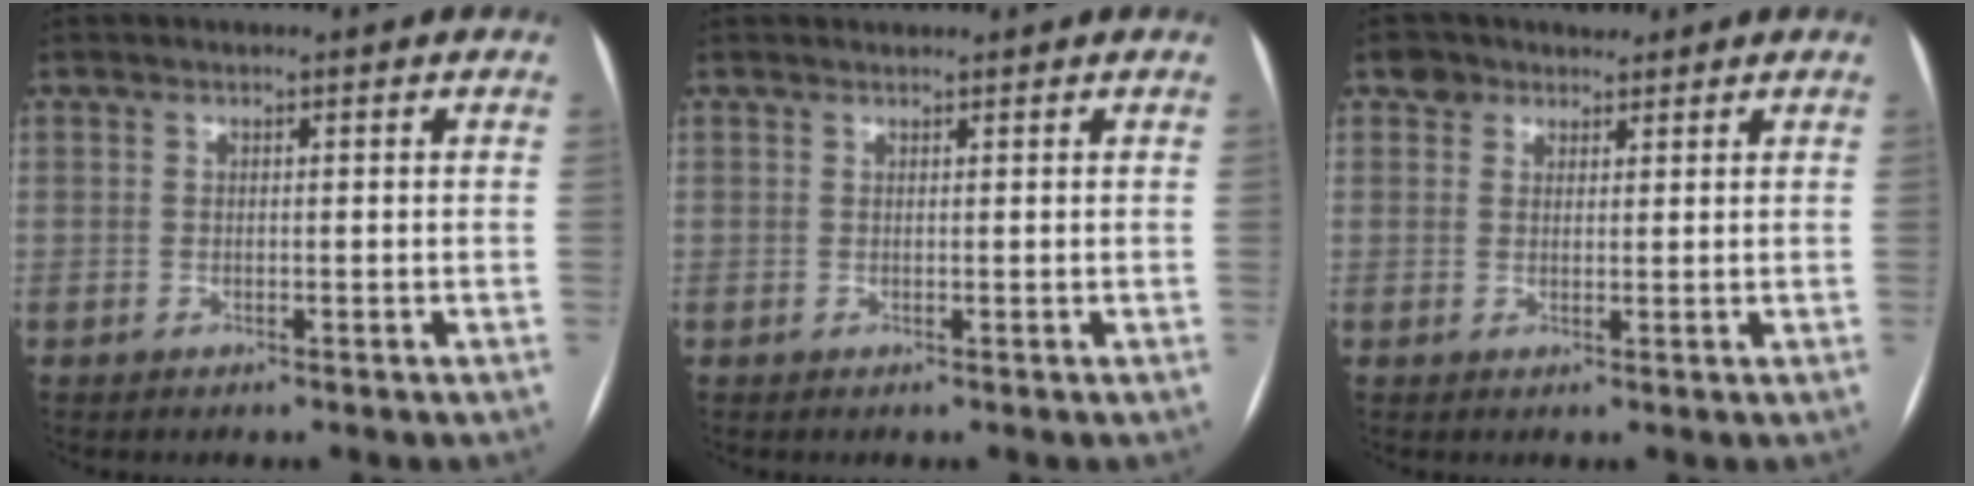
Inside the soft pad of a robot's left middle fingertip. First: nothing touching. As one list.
[{"total": 1.2, "force": [1.2, 0.1, 0.0], "torque": [-0.006, 0.014, 0.023]}, {"total": 2.9, "force": [2.1, 2.0, 0.1], "torque": [0.000, 0.014, 0.030]}]